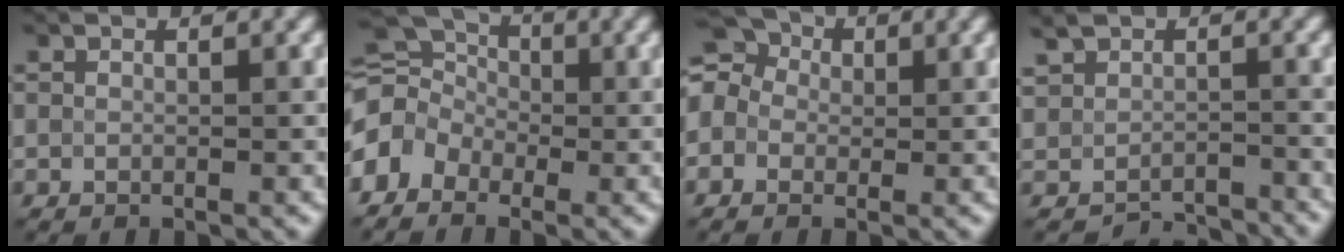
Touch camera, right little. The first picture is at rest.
{"total": 5.5, "force": [-1.6, 4.0, 3.4], "torque": [-0.065, 0.021, -0.041]}
{"total": 6.9, "force": [1.2, 5.7, 3.7], "torque": [-0.068, 0.041, -0.024]}
{"total": 3.2, "force": [-2.2, 2.1, 0.8], "torque": [0.001, -0.008, -0.042]}